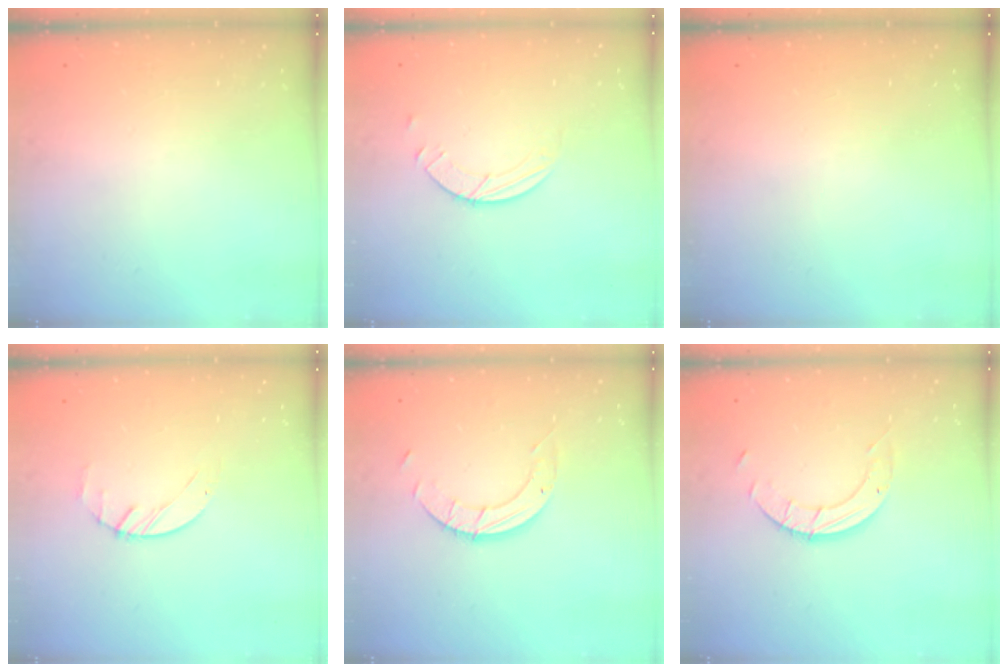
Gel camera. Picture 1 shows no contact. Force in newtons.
{"total": 2.6, "press": 2.6, "slide": 0.3}
{"total": 0.0}
{"total": 1.4, "press": 1.3, "slide": 0.2}
{"total": 5.6, "press": 5.6, "slide": 0.1}
{"total": 5.6, "press": 5.6, "slide": 0.1}